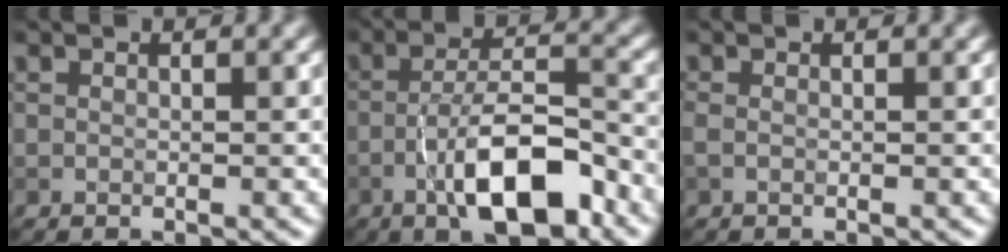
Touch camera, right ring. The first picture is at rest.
{"total": 8.6, "force": [-4.1, 2.7, 7.0], "torque": [-0.112, 0.017, -0.070]}
{"total": 0.6, "force": [-0.3, 0.2, 0.5], "torque": [-0.010, 0.002, -0.005]}